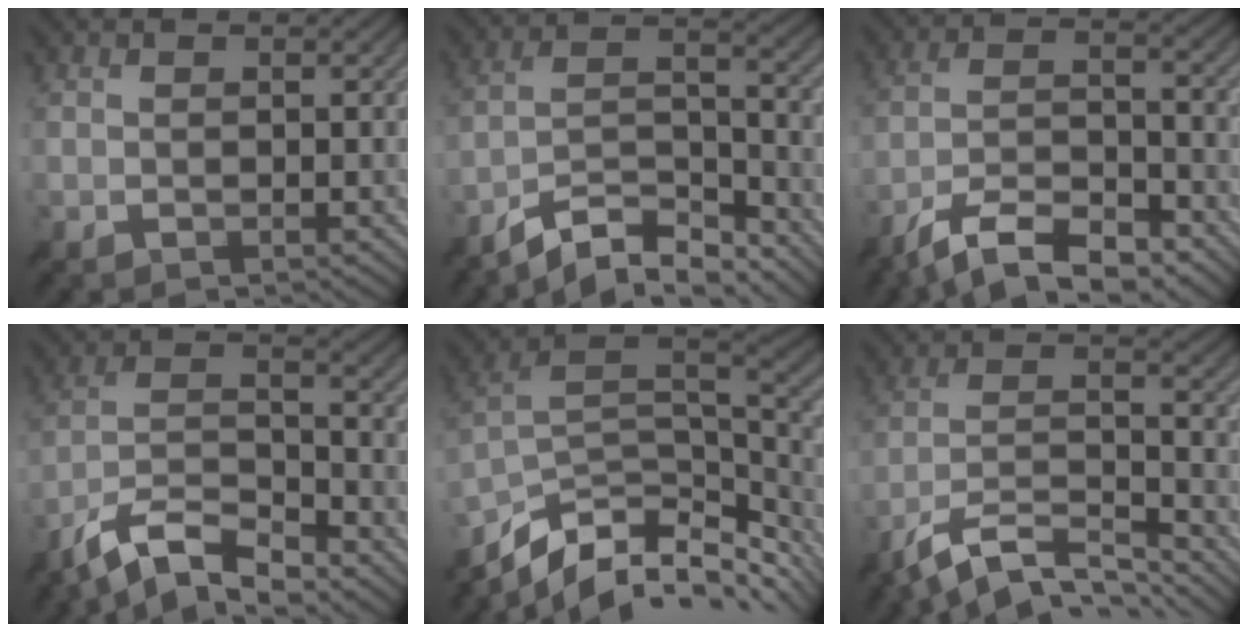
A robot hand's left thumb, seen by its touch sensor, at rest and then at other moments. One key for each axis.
{"total": 9.7, "fx": -8.2, "fy": 2.3, "fz": 4.7, "tx": -0.084, "ty": 0.010, "tz": -0.156}
{"total": 10.8, "fx": -8.3, "fy": 3.1, "fz": 6.1, "tx": -0.112, "ty": 0.001, "tz": -0.162}
{"total": 10.4, "fx": -8.4, "fy": 2.6, "fz": 5.6, "tx": -0.107, "ty": 0.005, "tz": -0.169}
{"total": 14.5, "fx": -8.1, "fy": 7.0, "fz": 9.8, "tx": -0.218, "ty": -0.033, "tz": -0.124}
{"total": 10.6, "fx": -8.1, "fy": 2.8, "fz": 6.2, "tx": -0.121, "ty": 0.000, "tz": -0.155}